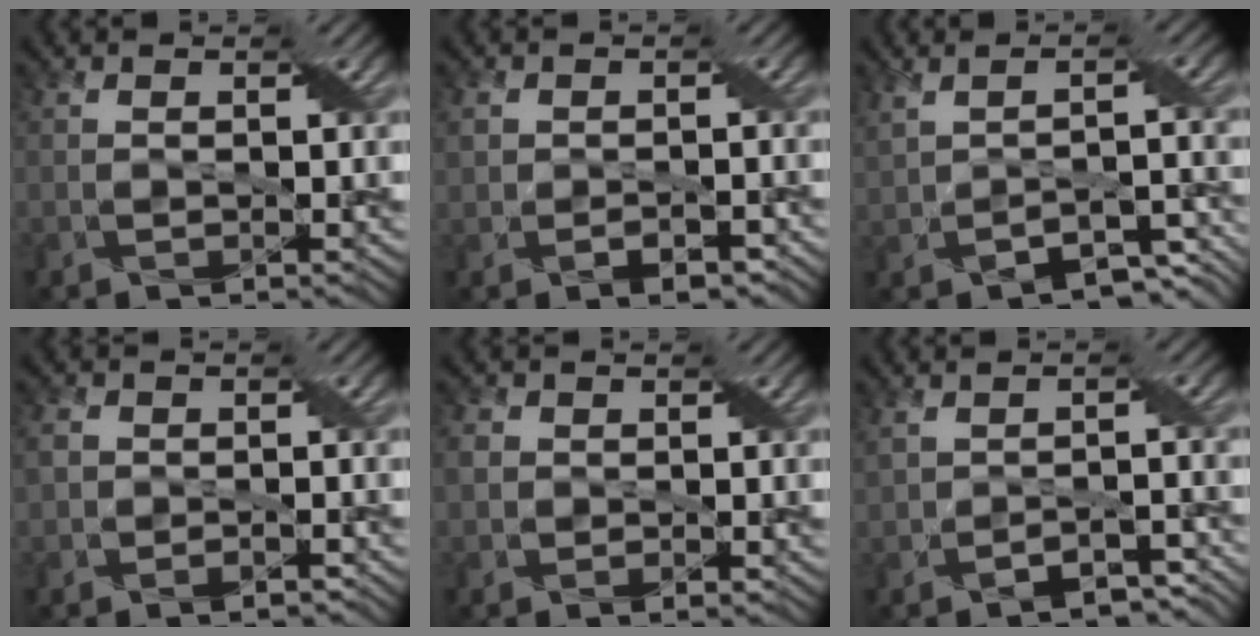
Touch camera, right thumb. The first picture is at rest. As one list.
[{"total": 3.6, "force": [-1.2, 2.5, 2.2], "torque": [-0.037, -0.008, -0.019]}, {"total": 5.5, "force": [-2.0, 2.0, 4.7], "torque": [-0.085, -0.004, -0.028]}, {"total": 3.9, "force": [-1.0, 3.0, 2.4], "torque": [-0.044, -0.001, -0.016]}, {"total": 3.4, "force": [-0.1, 2.9, 1.8], "torque": [-0.041, 0.000, 0.000]}, {"total": 4.2, "force": [-2.6, 1.9, 2.8], "torque": [-0.050, -0.006, -0.040]}]